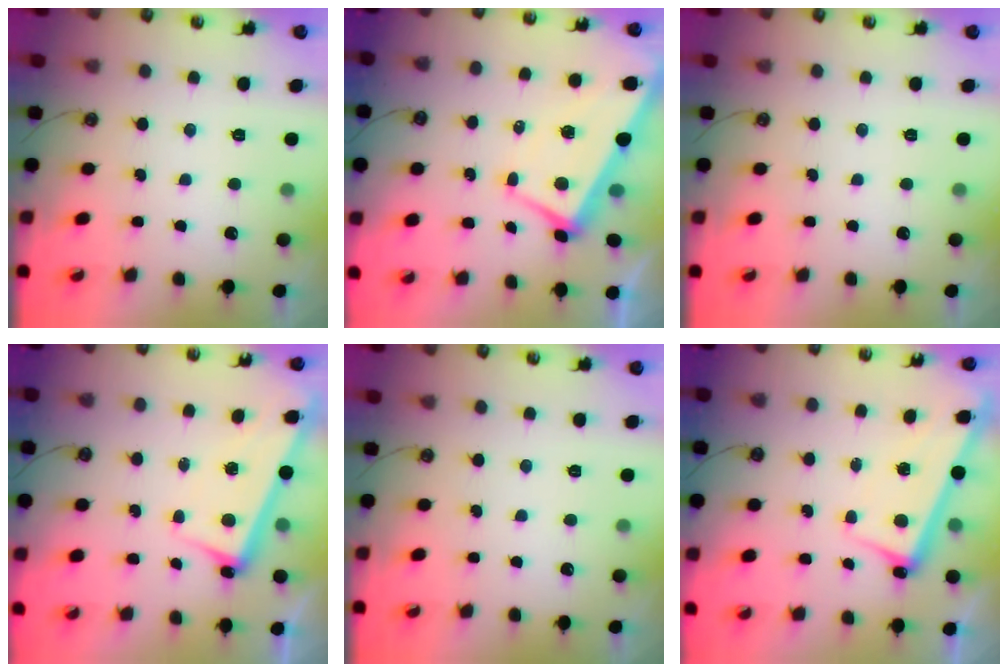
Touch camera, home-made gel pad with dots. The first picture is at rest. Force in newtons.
{"total": 1.9, "press": 1.7, "slide": 0.8}
{"total": 0.0}
{"total": 2.5, "press": 2.4, "slide": 0.9}
{"total": 0.0}
{"total": 2.6, "press": 2.4, "slide": 0.9}